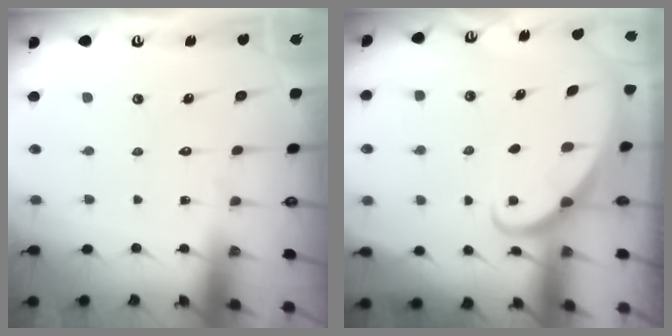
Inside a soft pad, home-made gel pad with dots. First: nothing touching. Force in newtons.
{"total": 2.0, "press": 2.0, "slide": 0.2}